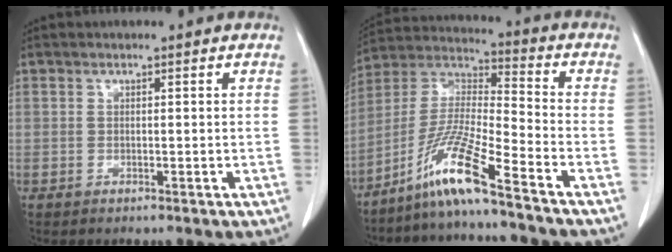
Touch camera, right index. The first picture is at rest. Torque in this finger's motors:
{"motor_torque": [1.08, -1.06, 0.36, 0.08]}